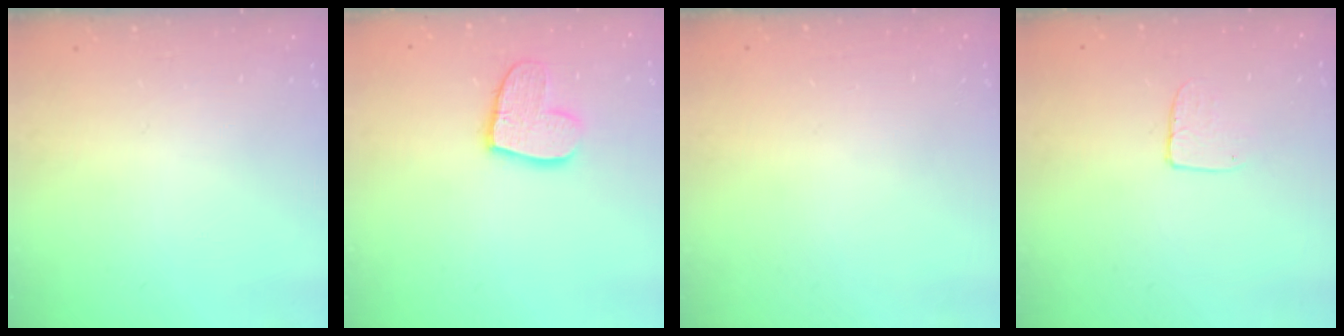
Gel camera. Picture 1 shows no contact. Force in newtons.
{"total": 11.9, "press": 11.9, "slide": 0.9}
{"total": 0.0}
{"total": 5.4, "press": 5.4, "slide": 0.4}